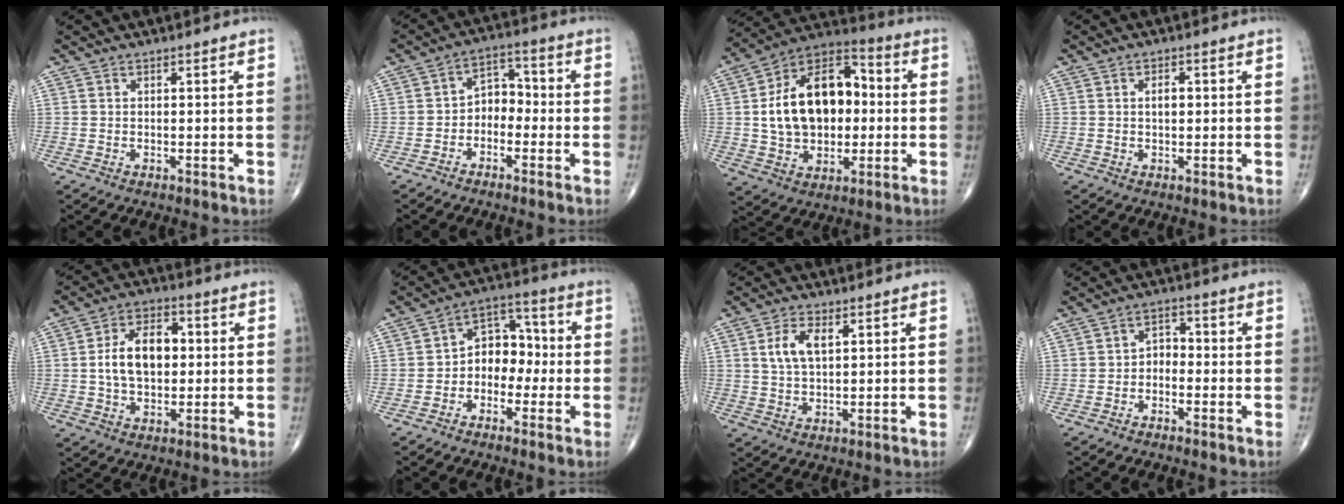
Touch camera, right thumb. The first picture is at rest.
{"total": 5.8, "force": [-1.9, 4.2, 3.4], "torque": [-0.029, 0.036, -0.049]}
{"total": 20.3, "force": [1.1, 13.5, 15.2], "torque": [-0.219, 0.029, 0.018]}
{"total": 2.3, "force": [0.3, 1.4, 1.9], "torque": [-0.028, 0.003, 0.003]}
{"total": 11.6, "force": [0.8, 7.4, 9.0], "torque": [-0.139, 0.015, 0.012]}
{"total": 8.7, "force": [-1.5, 6.5, 5.6], "torque": [-0.047, 0.044, -0.042]}
{"total": 6.2, "force": [2.0, 3.2, 4.9], "torque": [-0.096, -0.003, 0.043]}
{"total": 3.4, "force": [-1.2, 2.4, 2.0], "torque": [-0.015, 0.025, -0.034]}